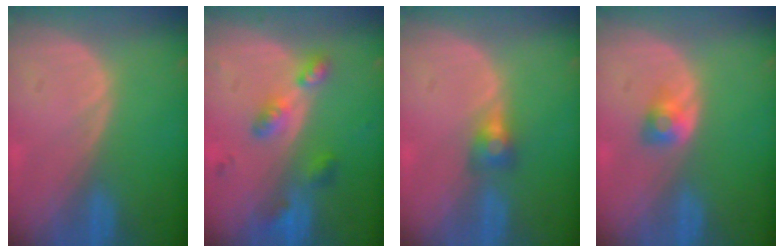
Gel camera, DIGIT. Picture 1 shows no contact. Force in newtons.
{"total": 5.2, "press": 5.1, "slide": 0.7}
{"total": 2.9, "press": 2.5, "slide": 1.5}
{"total": 2.6, "press": 2.3, "slide": 1.1}